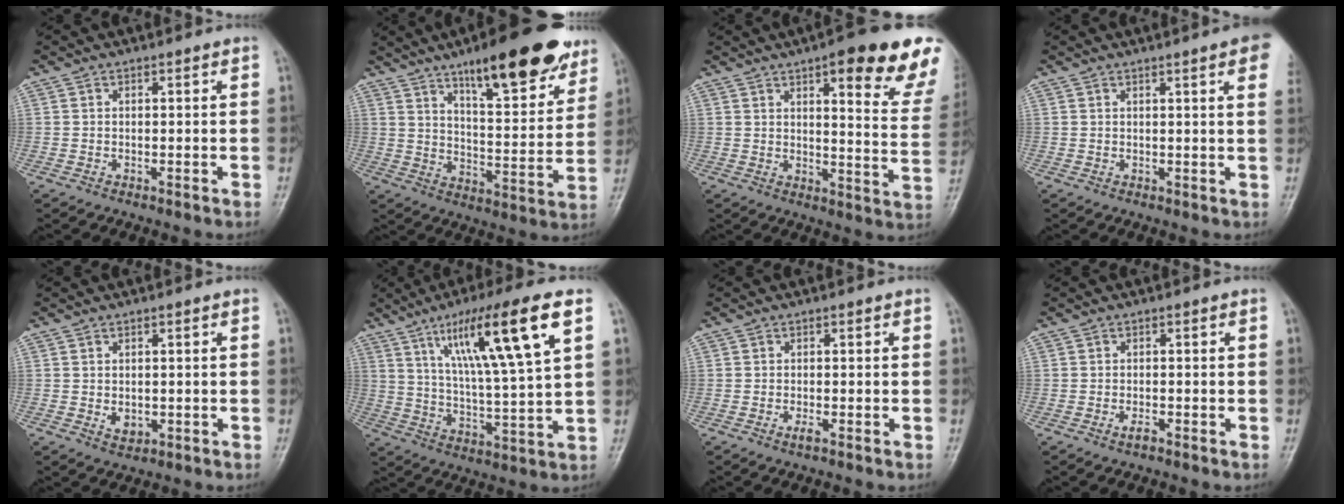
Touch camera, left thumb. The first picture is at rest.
{"total": 20.5, "force": [13.5, 5.9, 14.3], "torque": [-0.166, -0.060, 0.203]}
{"total": 18.8, "force": [10.9, 4.9, 14.5], "torque": [-0.145, -0.048, 0.123]}
{"total": 6.3, "force": [3.2, 0.6, 5.4], "torque": [-0.052, 0.000, 0.032]}
{"total": 2.7, "force": [-0.4, 2.0, 1.8], "torque": [-0.019, 0.000, -0.001]}
{"total": 18.6, "force": [8.3, 2.5, 16.5], "torque": [-0.276, -0.020, 0.140]}
{"total": 1.4, "force": [-0.8, 0.4, 1.2], "torque": [-0.025, 0.003, -0.015]}
{"total": 1.6, "force": [-1.0, 0.5, 1.1], "torque": [-0.024, 0.007, -0.019]}